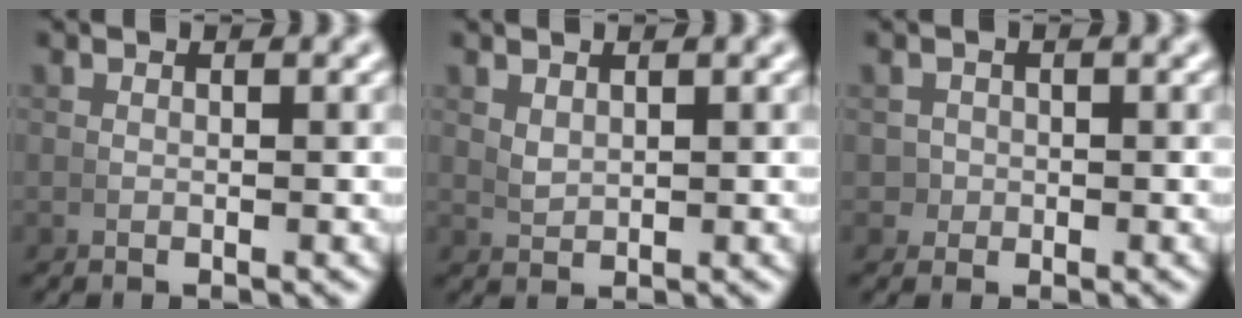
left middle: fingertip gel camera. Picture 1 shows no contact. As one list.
[{"total": 1.2, "force": [1.0, 0.3, 0.6], "torque": [-0.010, 0.001, 0.028]}, {"total": 1.8, "force": [-0.1, 1.7, 0.3], "torque": [-0.013, -0.007, 0.000]}]